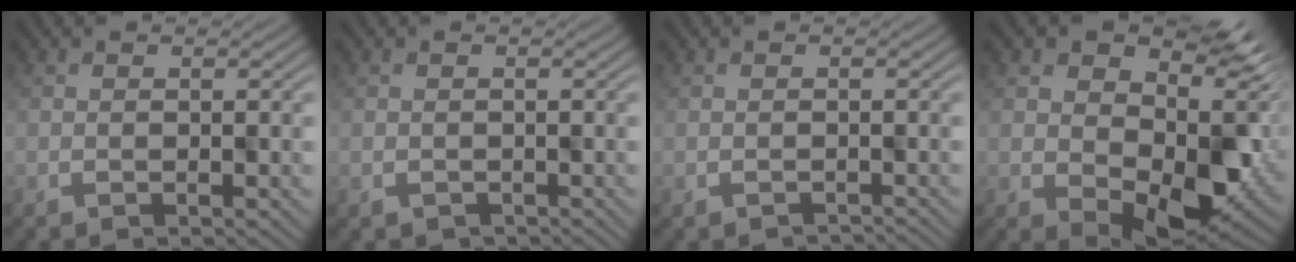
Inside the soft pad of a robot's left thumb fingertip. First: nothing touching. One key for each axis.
{"total": 1.1, "fx": -0.9, "fy": 0.6, "fz": 0.2, "tx": -0.001, "ty": -0.003, "tz": -0.013}
{"total": 1.4, "fx": -1.3, "fy": 0.4, "fz": 0.1, "tx": 0.001, "ty": 0.000, "tz": -0.018}
{"total": 13.9, "fx": 3.5, "fy": 8.5, "fz": 10.5, "tx": -0.149, "ty": -0.020, "tz": 0.068}